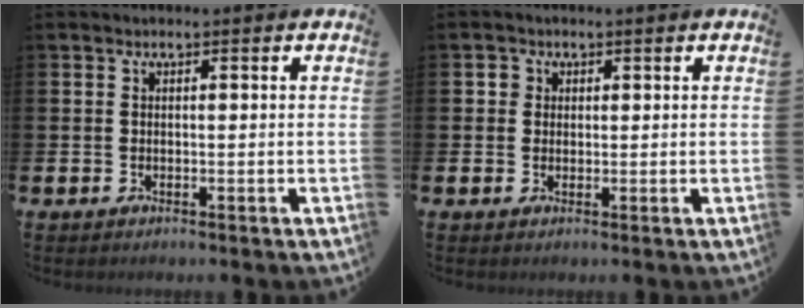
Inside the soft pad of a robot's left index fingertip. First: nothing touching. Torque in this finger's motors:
{"motor_torque": [-0.04, 0.08, -0.05, 0.00]}